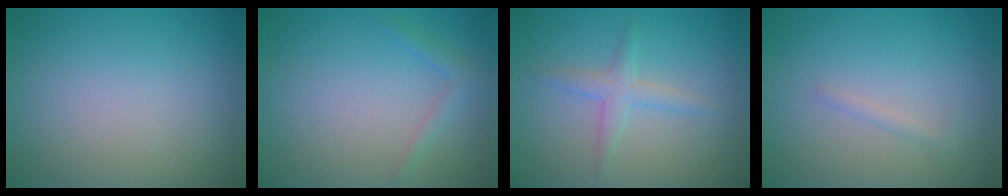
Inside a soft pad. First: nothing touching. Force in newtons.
{"total": 1.2, "press": 1.2, "slide": 0.1}
{"total": 2.2, "press": 2.2, "slide": 0.1}
{"total": 0.6, "press": 0.6, "slide": 0.0}